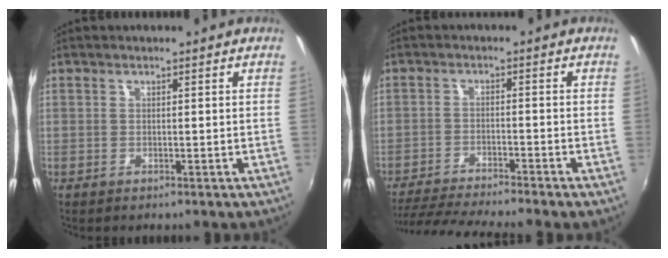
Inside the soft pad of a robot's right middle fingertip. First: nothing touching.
{"total": 10.5, "force": [-9.5, -0.9, 4.5], "torque": [-0.105, -0.018, -0.159]}